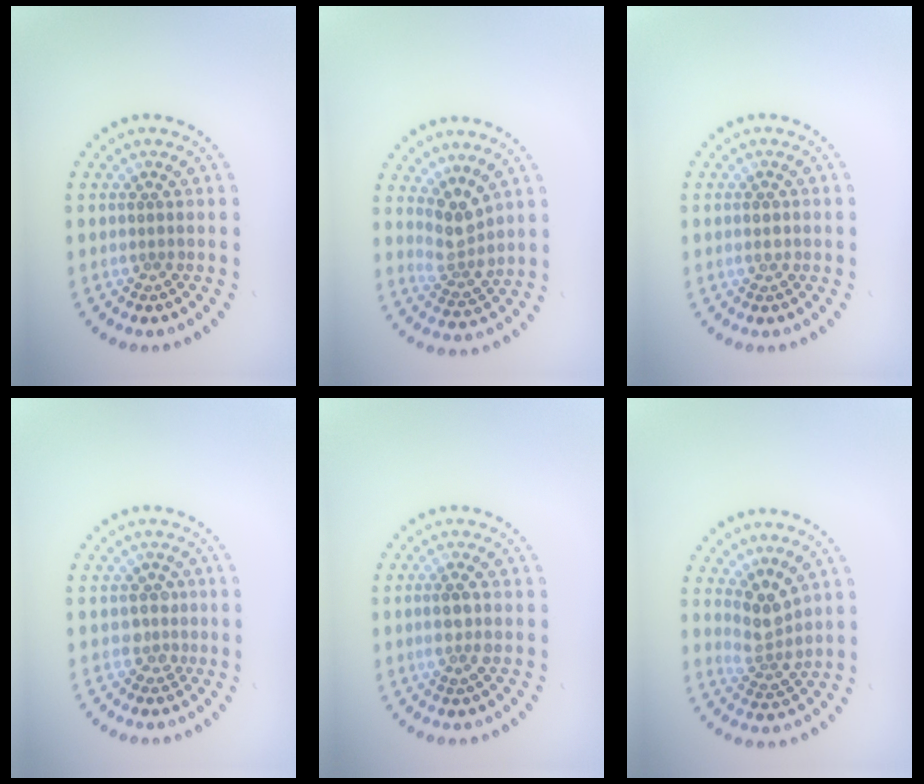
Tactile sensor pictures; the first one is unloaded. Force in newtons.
{"total": 2.9, "press": 2.3, "slide": 1.8}
{"total": 1.2, "press": 1.2, "slide": 0.1}
{"total": 1.5, "press": 1.2, "slide": 1.0}
{"total": 2.1, "press": 1.9, "slide": 0.9}
{"total": 2.9, "press": 2.3, "slide": 1.8}